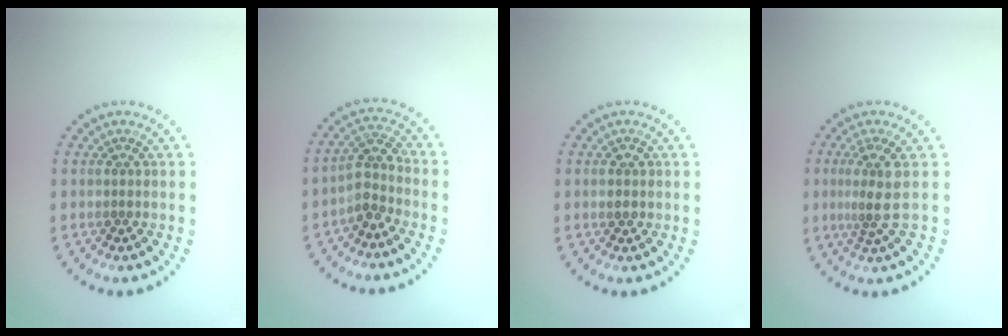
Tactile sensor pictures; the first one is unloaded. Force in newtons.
{"total": 2.6, "press": 2.0, "slide": 1.6}
{"total": 1.5, "press": 1.5, "slide": 0.1}
{"total": 2.9, "press": 2.2, "slide": 1.9}